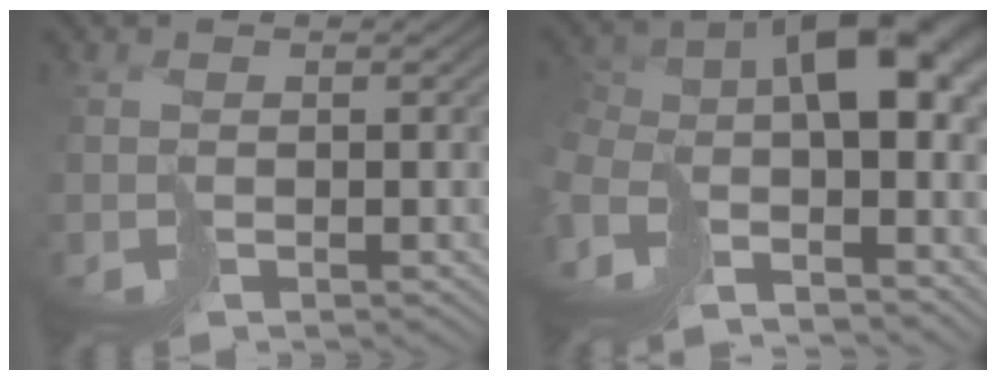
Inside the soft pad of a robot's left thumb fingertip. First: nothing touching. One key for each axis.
{"total": 13.4, "fx": -4.3, "fy": 6.5, "fz": 10.9, "tx": -0.247, "ty": -0.021, "tz": -0.056}